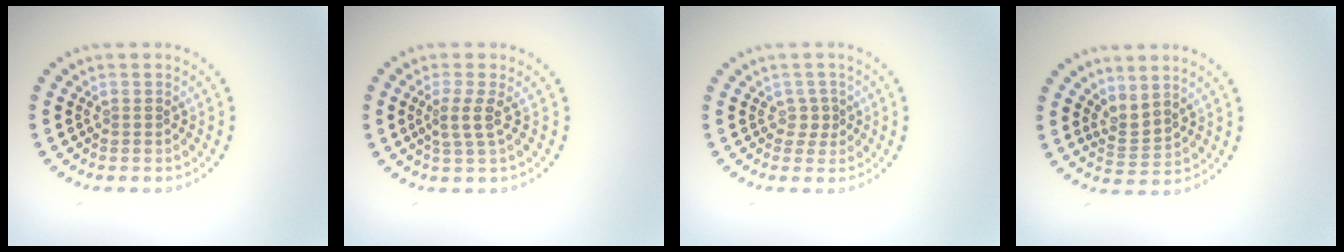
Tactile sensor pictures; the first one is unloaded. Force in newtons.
{"total": 1.8, "press": 1.3, "slide": 1.3}
{"total": 1.2, "press": 1.0, "slide": 0.8}
{"total": 2.2, "press": 1.6, "slide": 1.6}